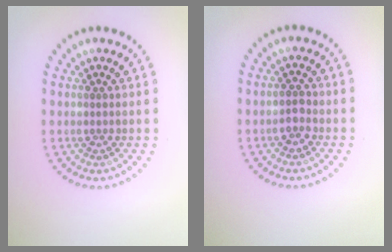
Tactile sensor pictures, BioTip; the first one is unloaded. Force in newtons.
{"total": 1.5, "press": 1.4, "slide": 0.6}